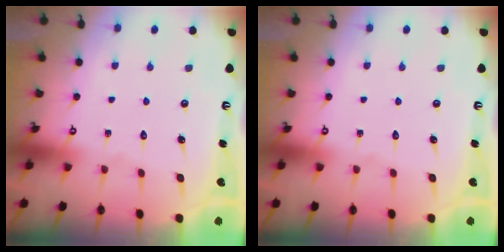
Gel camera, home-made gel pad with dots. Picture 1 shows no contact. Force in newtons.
{"total": 0.0}